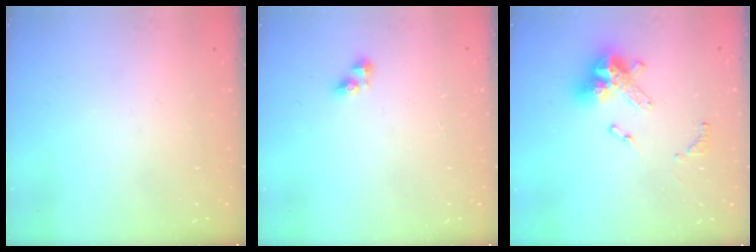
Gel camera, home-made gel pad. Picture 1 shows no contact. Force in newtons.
{"total": 3.4, "press": 3.4, "slide": 0.4}
{"total": 13.1, "press": 13.0, "slide": 1.4}